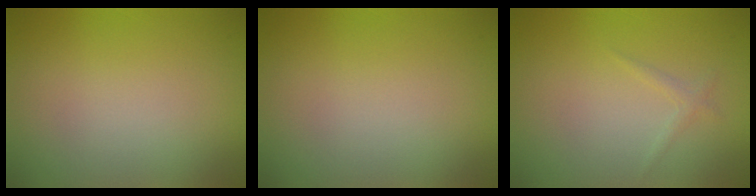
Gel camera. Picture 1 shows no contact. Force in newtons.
{"total": 0.0}
{"total": 0.8, "press": 0.8, "slide": 0.1}